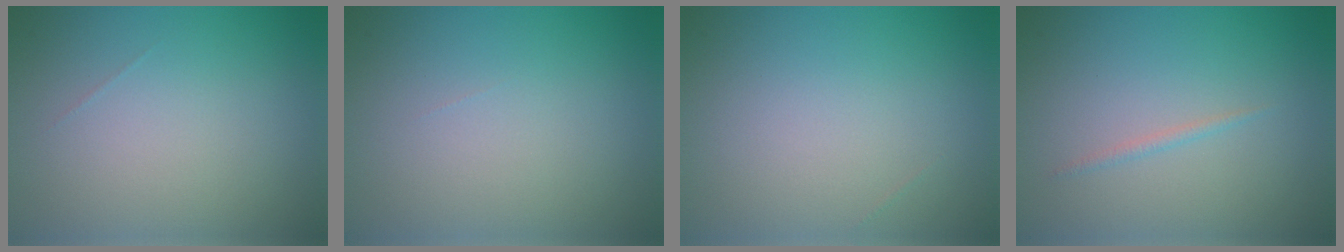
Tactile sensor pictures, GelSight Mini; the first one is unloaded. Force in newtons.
{"total": 0.0}
{"total": 0.0}
{"total": 0.6, "press": 0.6, "slide": 0.0}